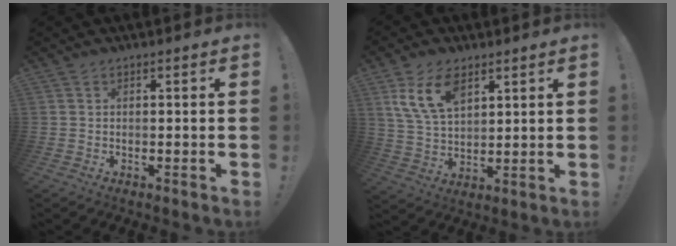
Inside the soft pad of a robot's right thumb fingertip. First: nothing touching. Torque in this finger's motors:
{"motor_torque": [0.65, 1.67, 0.63, 0.01, 0.01]}